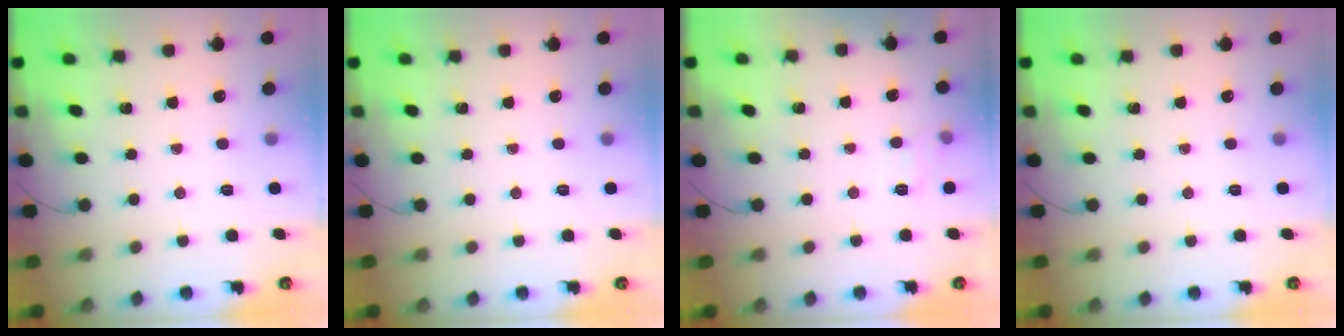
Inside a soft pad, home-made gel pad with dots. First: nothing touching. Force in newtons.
{"total": 0.0}
{"total": 4.0, "press": 3.6, "slide": 1.8}
{"total": 0.0}